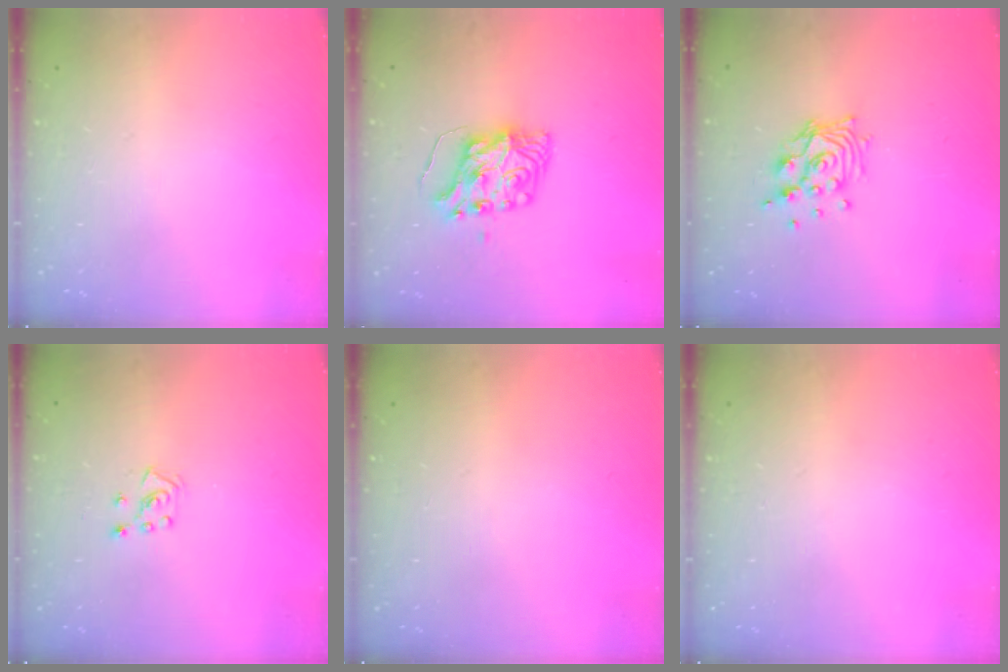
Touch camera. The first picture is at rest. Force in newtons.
{"total": 8.4, "press": 8.3, "slide": 0.5}
{"total": 11.1, "press": 10.9, "slide": 1.6}
{"total": 5.3, "press": 5.3, "slide": 0.5}
{"total": 0.0}
{"total": 0.0}